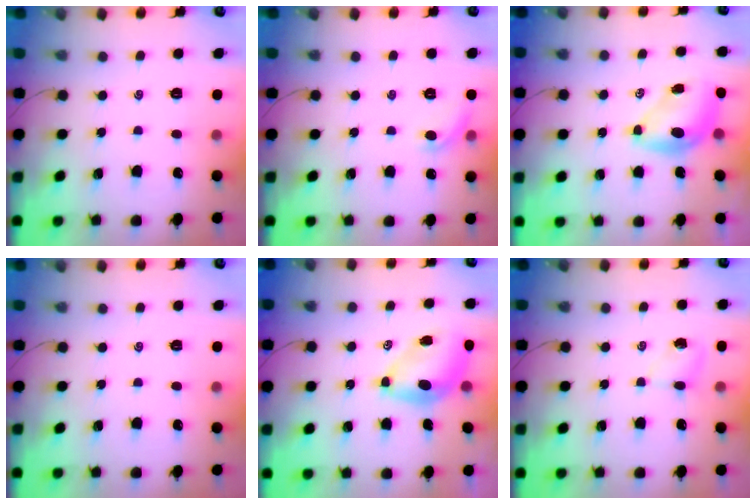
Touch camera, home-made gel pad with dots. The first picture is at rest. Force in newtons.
{"total": 6.3, "press": 6.2, "slide": 1.2}
{"total": 7.0, "press": 6.9, "slide": 1.2}
{"total": 0.0}
{"total": 6.8, "press": 6.6, "slide": 1.8}
{"total": 2.8, "press": 2.6, "slide": 1.0}